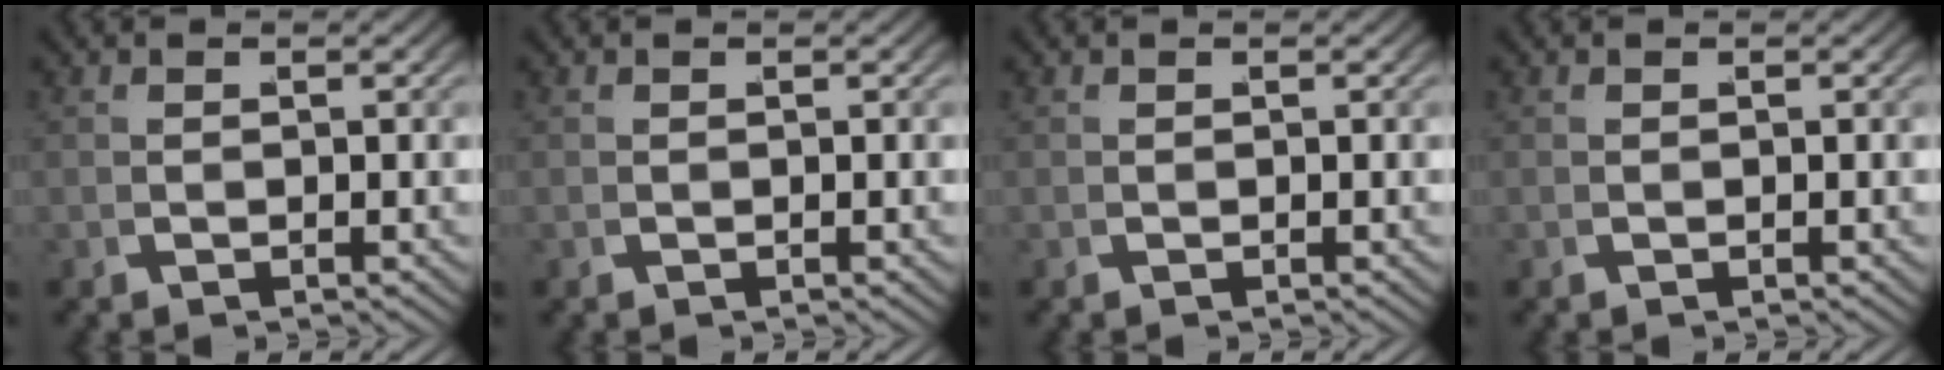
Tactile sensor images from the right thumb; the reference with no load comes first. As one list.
[{"total": 0.0}, {"total": 0.0}, {"total": 0.0}]